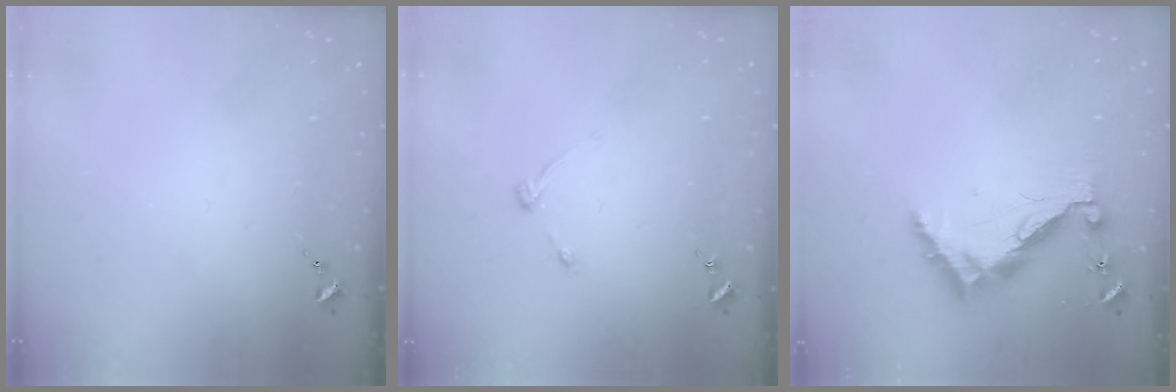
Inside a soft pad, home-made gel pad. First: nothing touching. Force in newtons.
{"total": 3.9, "press": 3.8, "slide": 0.6}
{"total": 9.6, "press": 9.6, "slide": 0.8}